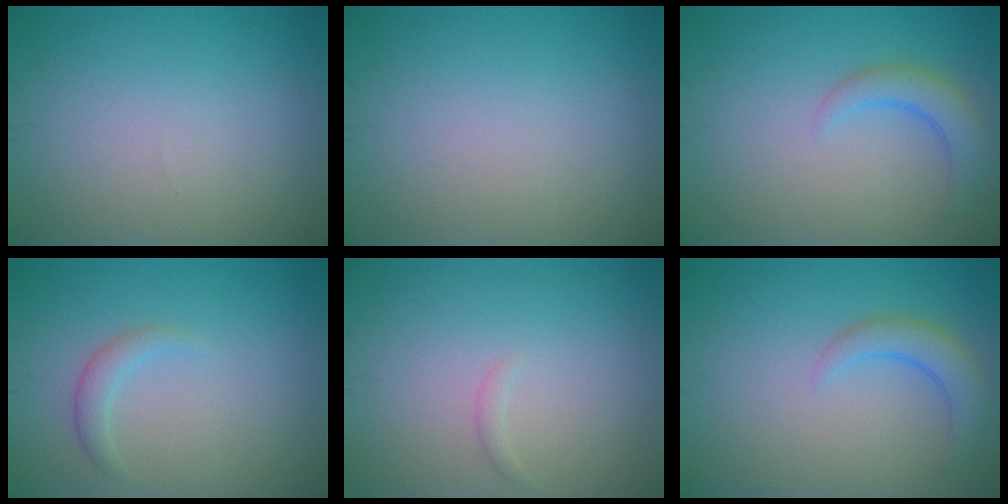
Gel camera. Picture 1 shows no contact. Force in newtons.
{"total": 0.0}
{"total": 2.8, "press": 2.8, "slide": 0.4}
{"total": 1.5, "press": 1.5, "slide": 0.2}
{"total": 0.6, "press": 0.6, "slide": 0.1}
{"total": 2.8, "press": 2.8, "slide": 0.4}